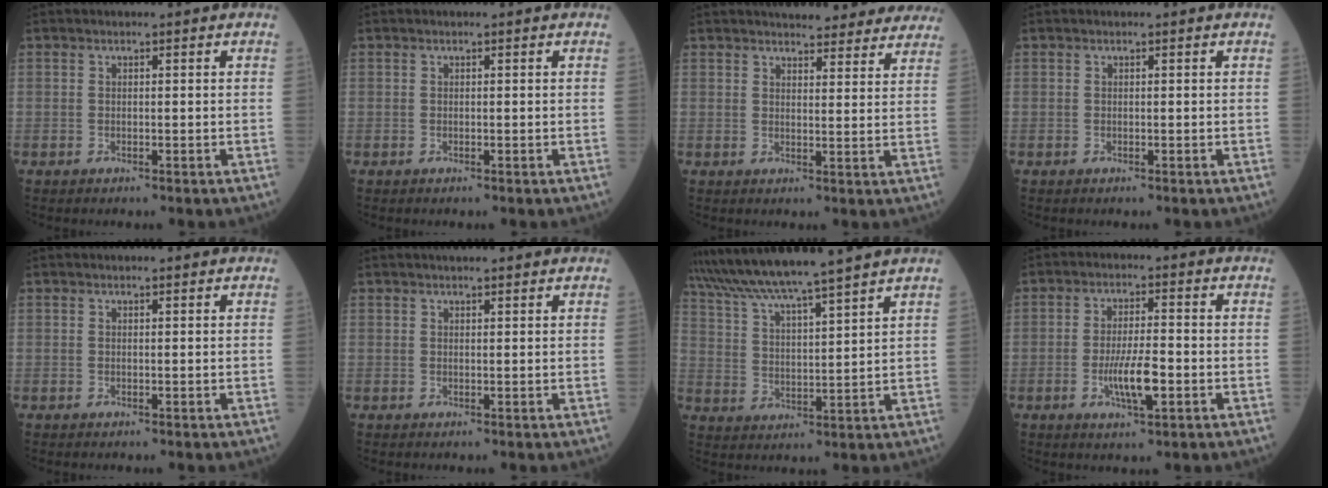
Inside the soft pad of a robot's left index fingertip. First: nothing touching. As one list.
[{"total": 0.0}, {"total": 15.9, "force": [14.6, 3.7, 5.0], "torque": [-0.033, 0.000, 0.159]}, {"total": 0.0}, {"total": 0.7, "force": [0.7, 0.1, 0.2], "torque": [-0.008, 0.006, 0.008]}, {"total": 4.1, "force": [3.5, 0.7, 2.1], "torque": [-0.025, 0.021, 0.044]}, {"total": 14.9, "force": [13.2, -1.7, 6.7], "torque": [-0.125, 0.002, 0.213]}, {"total": 6.2, "force": [-2.0, 1.1, 5.7], "torque": [-0.113, -0.011, -0.036]}]